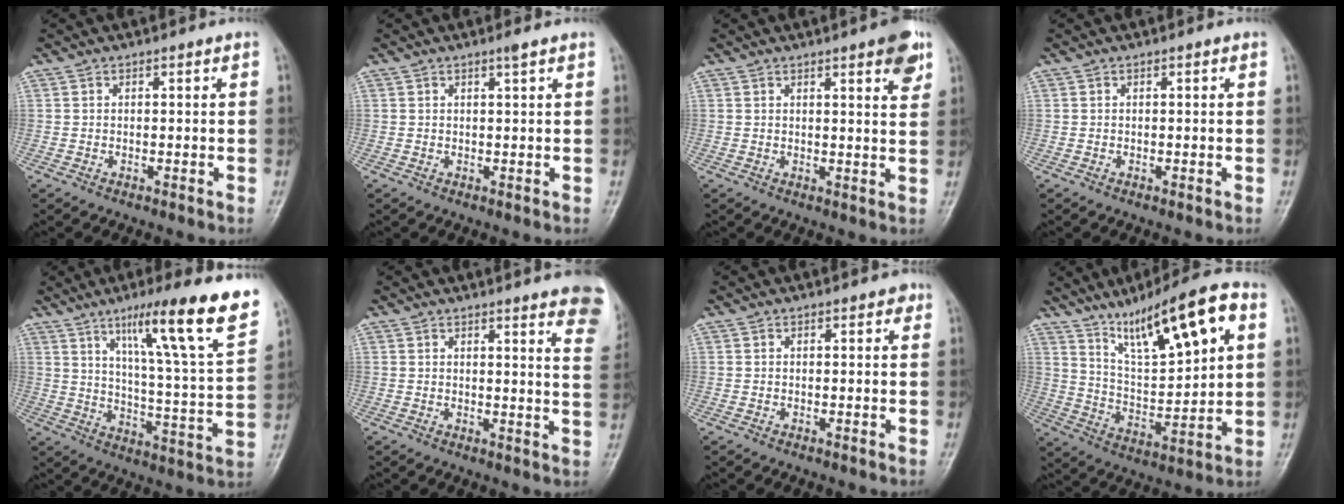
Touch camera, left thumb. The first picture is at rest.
{"total": 1.0, "force": [0.7, -0.1, 0.7], "torque": [-0.015, -0.005, 0.013]}
{"total": 5.7, "force": [3.3, 1.2, 4.5], "torque": [-0.048, -0.014, 0.038]}
{"total": 0.0}
{"total": 21.6, "force": [12.1, 2.1, 17.7], "torque": [-0.240, -0.042, 0.182]}
{"total": 13.3, "force": [9.6, 2.4, 8.9], "torque": [-0.079, -0.039, 0.092]}
{"total": 0.8, "force": [0.3, 0.6, 0.5], "torque": [0.004, 0.002, -0.003]}
{"total": 17.8, "force": [9.0, 4.7, 14.6], "torque": [-0.218, -0.024, 0.163]}